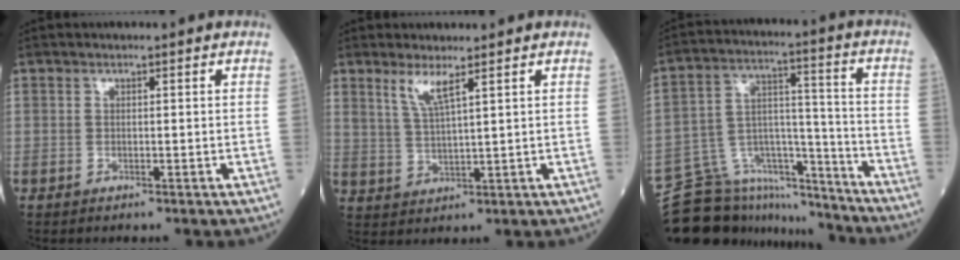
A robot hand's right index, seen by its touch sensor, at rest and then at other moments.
{"total": 4.2, "force": [2.8, 0.2, 3.1], "torque": [-0.070, -0.007, 0.063]}
{"total": 15.8, "force": [-14.5, 5.5, 2.7], "torque": [-0.050, 0.061, -0.234]}